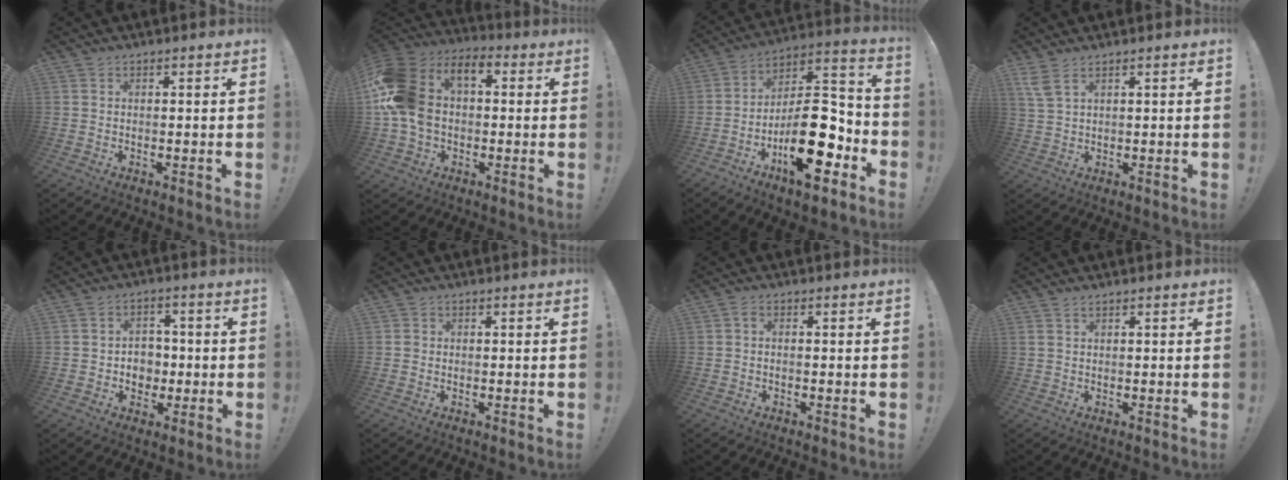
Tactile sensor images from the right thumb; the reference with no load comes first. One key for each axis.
{"total": 16.7, "fx": 2.5, "fy": 11.7, "fz": 11.7, "tx": -0.239, "ty": -0.004, "tz": 0.047}
{"total": 21.8, "fx": -8.7, "fy": 9.6, "fz": 17.5, "tx": -0.291, "ty": 0.055, "tz": -0.133}
{"total": 4.2, "fx": 2.6, "fy": 1.2, "fz": 3.1, "tx": -0.061, "ty": -0.009, "tz": 0.049}
{"total": 6.2, "fx": -0.6, "fy": 5.7, "fz": 2.3, "tx": -0.033, "ty": -0.002, "tz": -0.007}
{"total": 0.9, "fx": -0.1, "fy": 0.8, "fz": 0.1, "tx": -0.003, "ty": 0.002, "tz": -0.002}
{"total": 1.2, "fx": -0.7, "fy": 0.2, "fz": 0.9, "tx": -0.021, "ty": 0.007, "tz": -0.012}
{"total": 1.3, "fx": 0.8, "fy": 0.5, "fz": 0.9, "tx": -0.020, "ty": 0.000, "tz": 0.017}